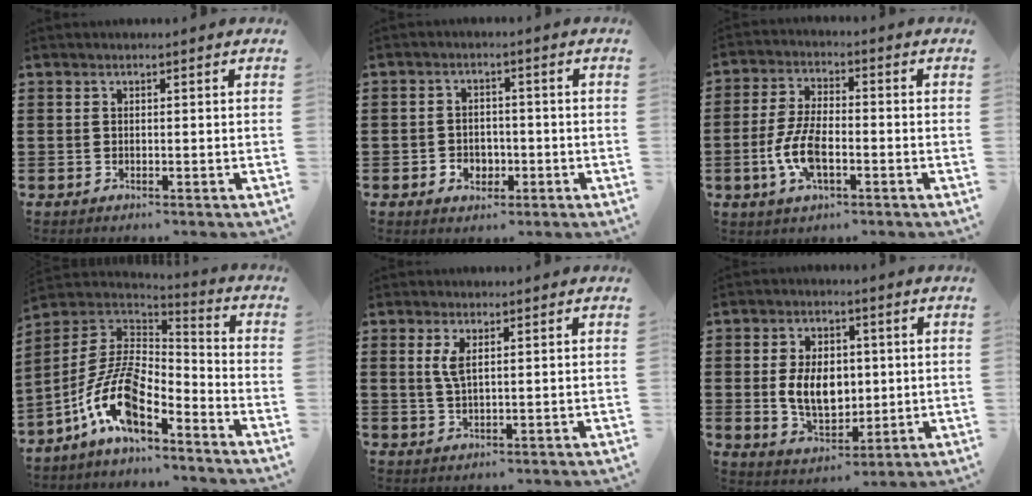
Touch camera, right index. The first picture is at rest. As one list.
[{"total": 2.9, "force": [-1.2, 2.4, 1.1], "torque": [-0.027, 0.004, -0.027]}, {"total": 8.0, "force": [-2.3, 3.6, 6.8], "torque": [-0.164, -0.006, -0.049]}, {"total": 12.7, "force": [-7.0, 5.3, 9.2], "torque": [-0.208, 0.006, -0.143]}, {"total": 2.7, "force": [1.0, 0.8, 2.4], "torque": [-0.051, 0.004, 0.015]}, {"total": 8.2, "force": [0.4, 5.6, 6.0], "torque": [-0.111, 0.003, 0.001]}]